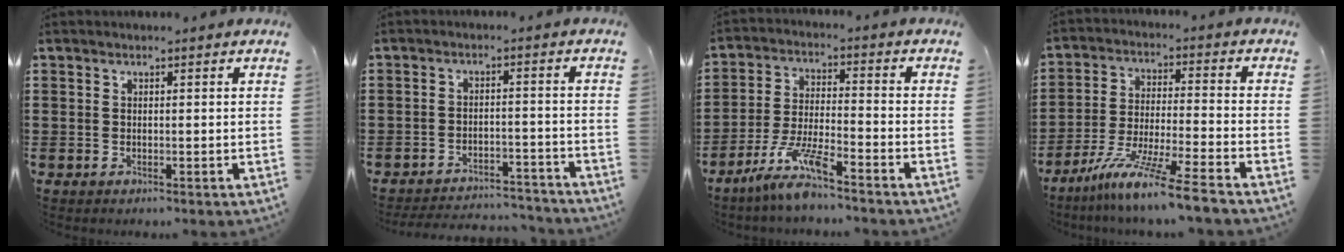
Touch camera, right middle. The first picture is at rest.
{"total": 4.1, "force": [-4.0, 0.3, 0.5], "torque": [-0.019, 0.002, -0.087]}
{"total": 7.7, "force": [-6.1, 0.5, 4.7], "torque": [-0.102, -0.012, -0.115]}
{"total": 10.2, "force": [-8.5, -0.9, 5.6], "torque": [-0.114, -0.010, -0.171]}